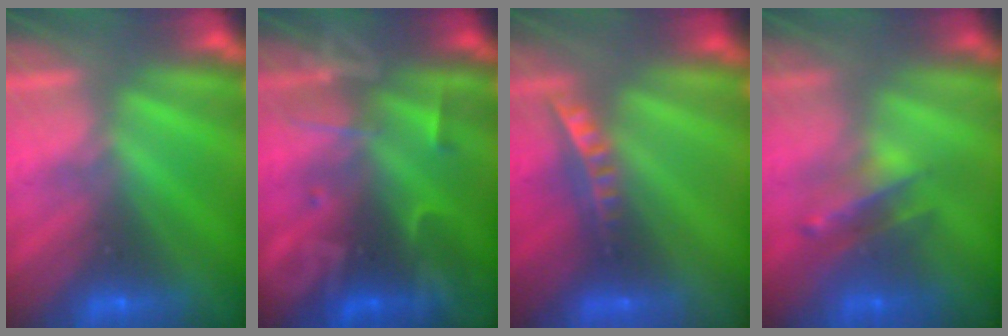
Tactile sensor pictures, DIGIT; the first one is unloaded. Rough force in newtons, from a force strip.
{"total": 2.4}
{"total": 5.7}
{"total": 2.3}